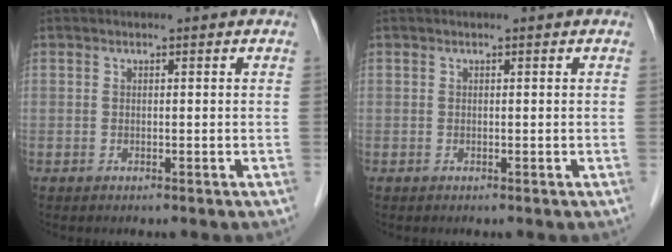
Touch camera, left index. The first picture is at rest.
{"total": 0.0}